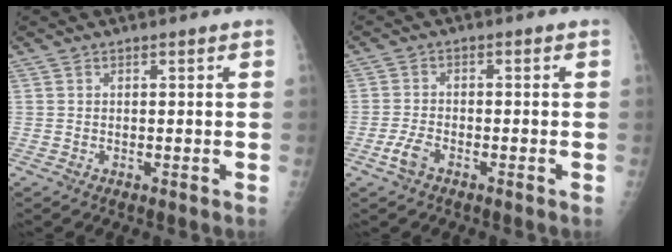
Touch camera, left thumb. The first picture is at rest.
{"total": 3.3, "force": [-2.0, 1.5, 2.0], "torque": [-0.045, 0.010, -0.039]}